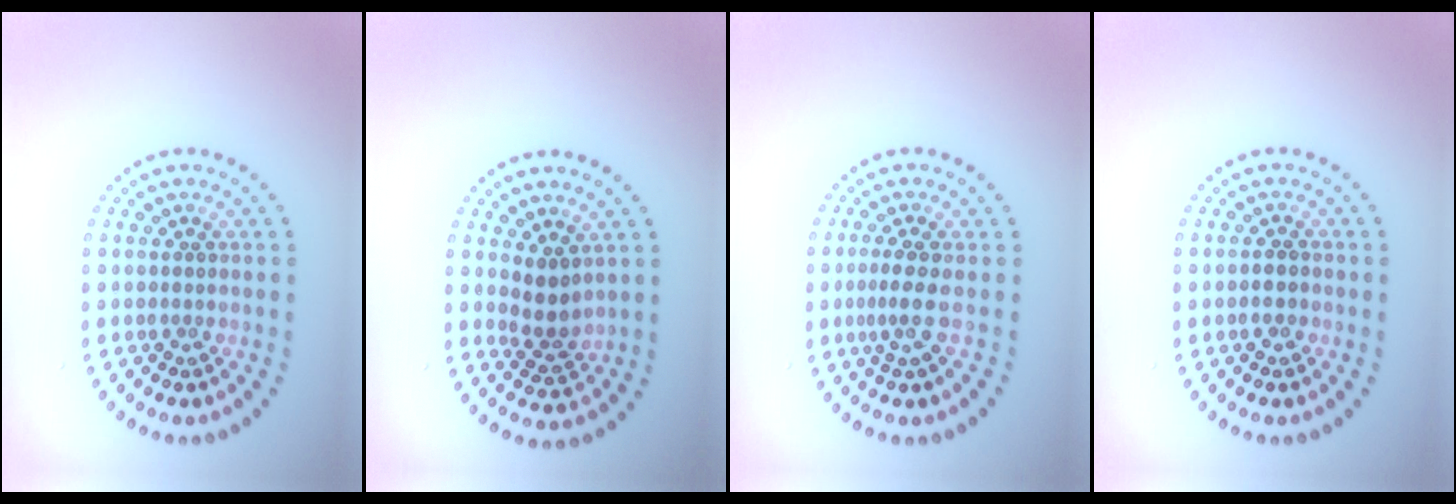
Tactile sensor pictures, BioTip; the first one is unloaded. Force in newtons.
{"total": 2.3, "press": 1.8, "slide": 1.3}
{"total": 2.1, "press": 1.4, "slide": 1.6}
{"total": 1.1, "press": 1.1, "slide": 0.4}